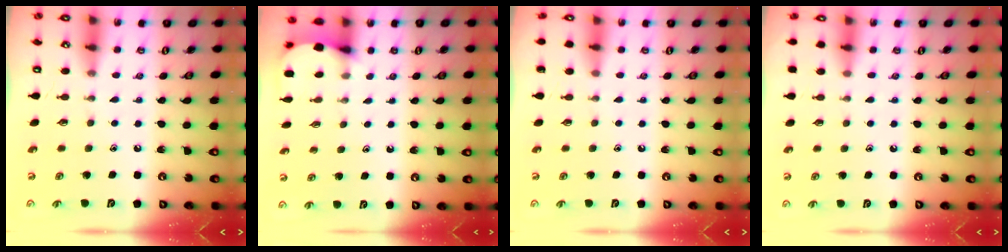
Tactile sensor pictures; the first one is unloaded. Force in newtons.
{"total": 2.5, "press": 2.5, "slide": 0.2}
{"total": 0.0}
{"total": 2.9, "press": 2.9, "slide": 0.5}